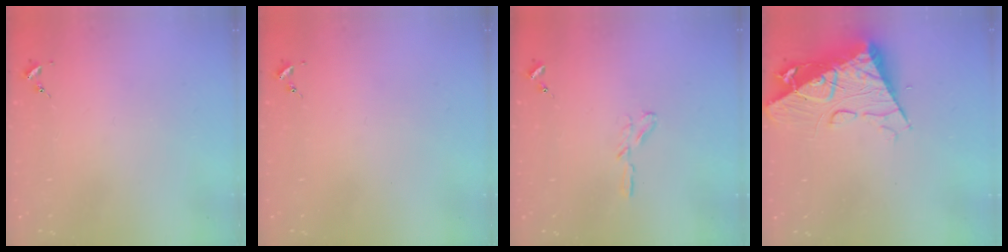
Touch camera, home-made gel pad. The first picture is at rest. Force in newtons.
{"total": 0.0}
{"total": 3.7, "press": 3.7, "slide": 0.4}
{"total": 14.5, "press": 14.5, "slide": 1.5}